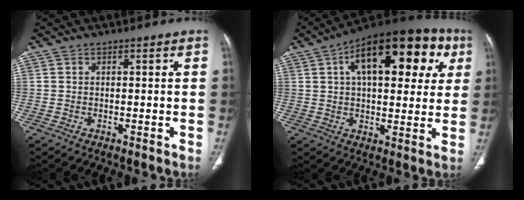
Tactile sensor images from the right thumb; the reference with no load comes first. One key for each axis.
{"total": 23.6, "fx": 8.2, "fy": 11.4, "fz": 19.0, "tx": -0.239, "ty": 0.022, "tz": 0.115}